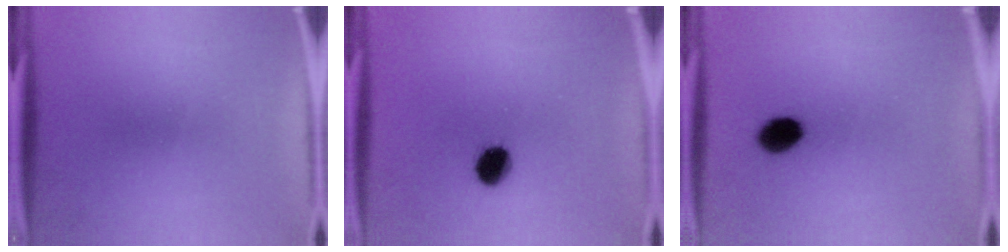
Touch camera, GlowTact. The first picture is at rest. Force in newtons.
{"total": 6.6}
{"total": 6.2}